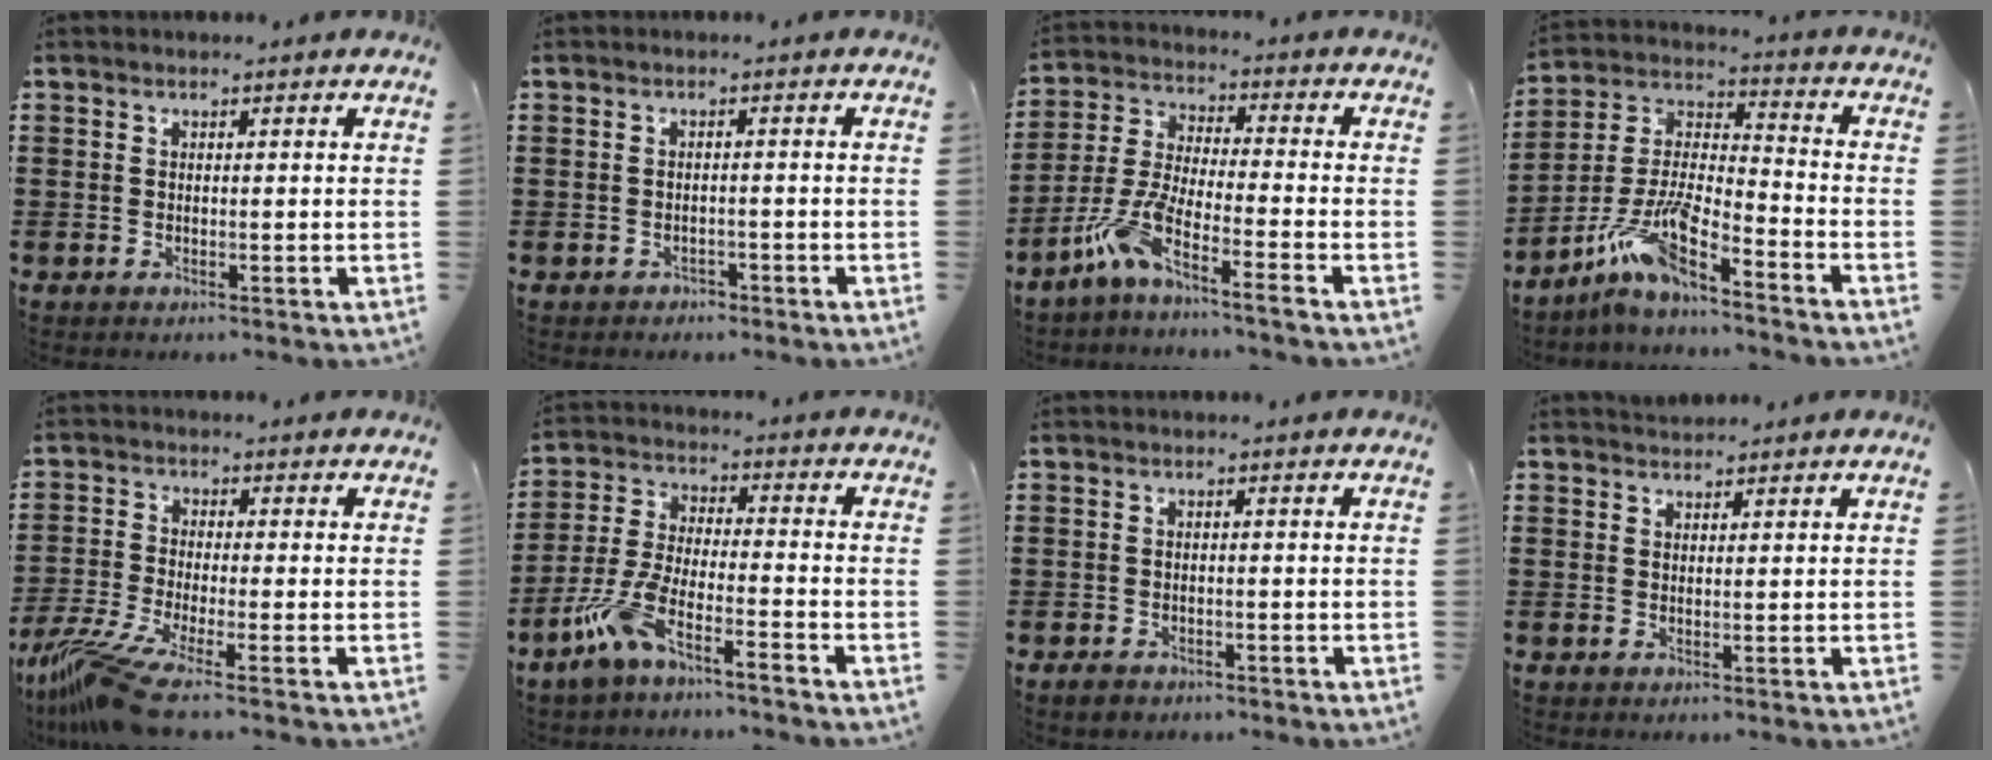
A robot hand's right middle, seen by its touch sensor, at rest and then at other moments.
{"total": 1.1, "force": [-1.0, 0.5, 0.0], "torque": [-0.006, 0.002, -0.023]}
{"total": 7.3, "force": [-5.6, 0.3, 4.6], "torque": [-0.118, -0.018, -0.116]}
{"total": 9.7, "force": [-7.3, 1.7, 6.2], "torque": [-0.141, -0.010, -0.147]}
{"total": 7.6, "force": [-5.3, 0.5, 5.3], "torque": [-0.132, -0.023, -0.107]}
{"total": 7.5, "force": [-5.9, 0.7, 4.6], "torque": [-0.123, -0.014, -0.122]}
{"total": 1.4, "force": [-1.1, 0.8, 0.3], "torque": [-0.009, 0.002, -0.026]}
{"total": 1.3, "force": [1.2, 0.4, -0.1], "torque": [-0.002, 0.003, 0.024]}